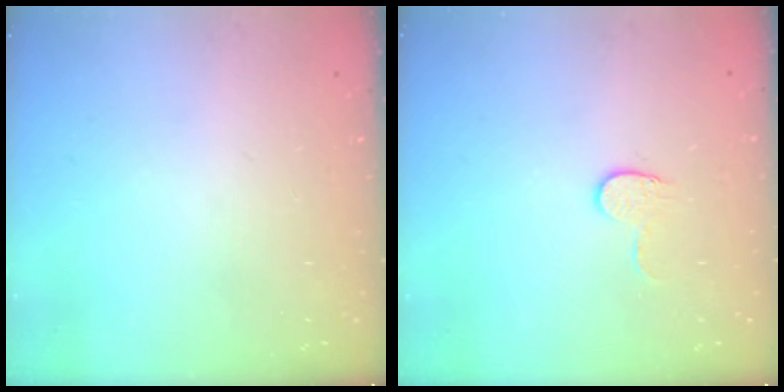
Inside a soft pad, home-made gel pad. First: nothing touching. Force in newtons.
{"total": 5.4, "press": 5.4, "slide": 0.5}